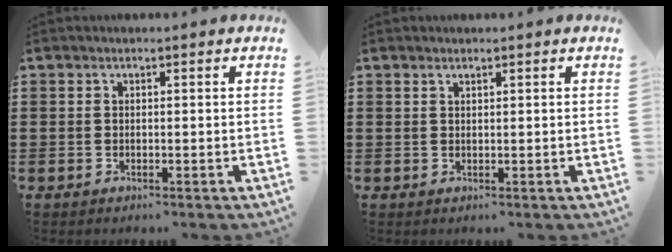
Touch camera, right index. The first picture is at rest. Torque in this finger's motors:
{"motor_torque": [-0.23, 0.16, -0.03, -0.01]}